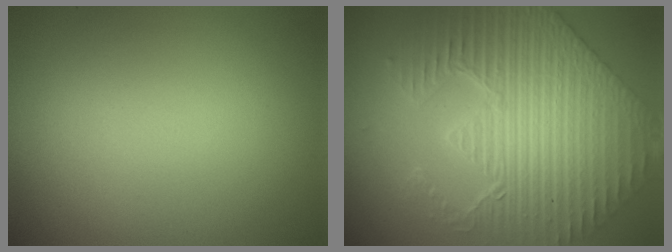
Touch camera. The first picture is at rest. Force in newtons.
{"total": 7.0, "press": 5.8, "slide": 3.9}